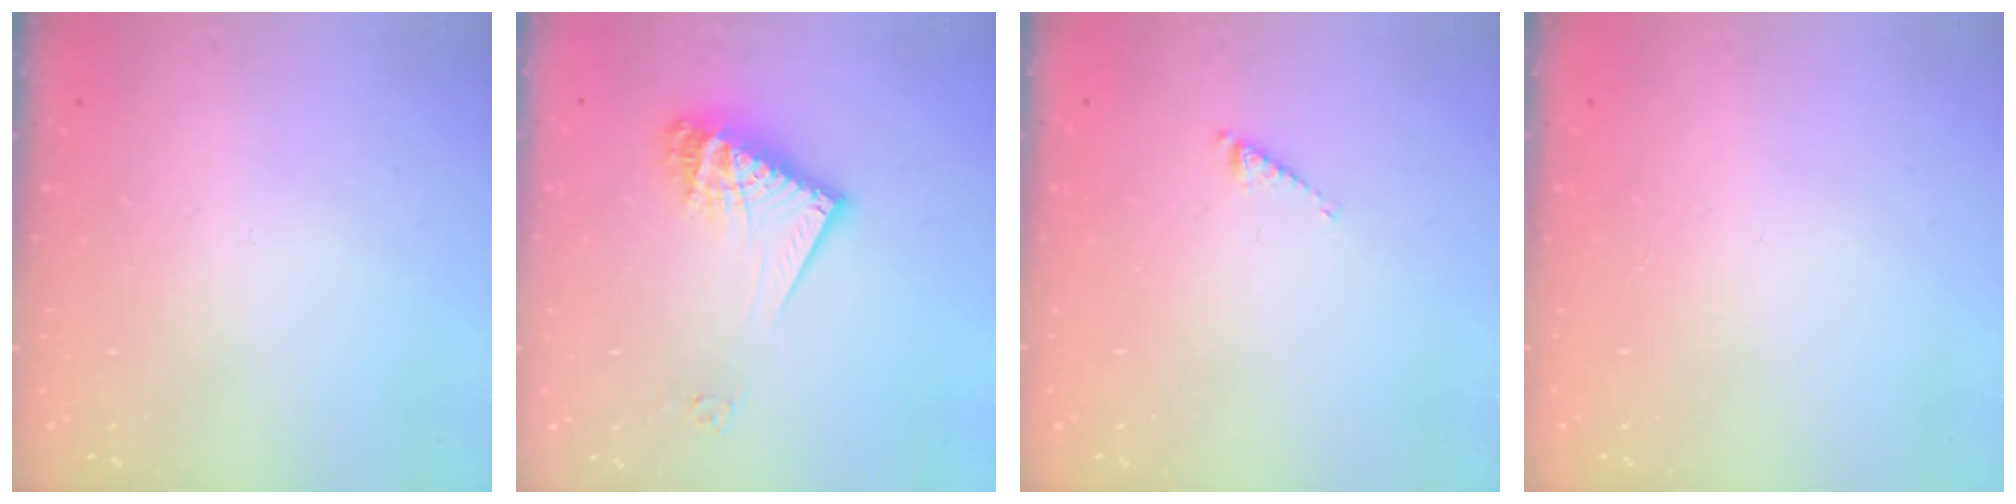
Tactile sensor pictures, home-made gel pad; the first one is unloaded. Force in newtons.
{"total": 15.2, "press": 15.1, "slide": 1.3}
{"total": 2.7, "press": 2.7, "slide": 0.4}
{"total": 0.0}